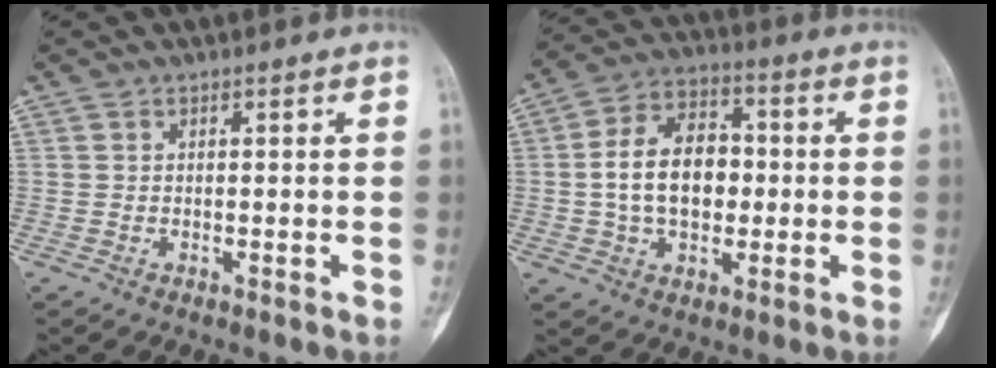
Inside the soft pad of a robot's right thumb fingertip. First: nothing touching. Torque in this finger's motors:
{"motor_torque": [1.31, 1.37, 0.84, -0.68, 0.36]}